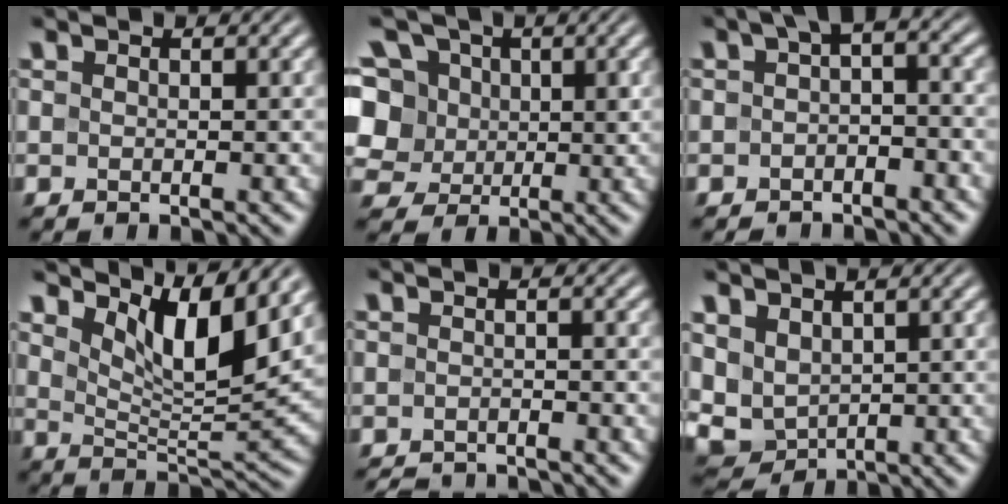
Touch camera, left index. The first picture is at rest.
{"total": 10.8, "force": [3.4, 8.9, 5.1], "torque": [-0.123, 0.032, 0.043]}
{"total": 3.2, "force": [-0.7, 1.7, 2.6], "torque": [-0.029, 0.011, -0.022]}
{"total": 6.8, "force": [3.9, 2.0, 5.2], "torque": [-0.088, -0.015, 0.067]}
{"total": 3.6, "force": [-3.5, 0.5, 0.9], "torque": [-0.013, -0.010, -0.057]}
{"total": 4.1, "force": [1.4, 3.0, 2.3], "torque": [-0.061, -0.006, 0.032]}